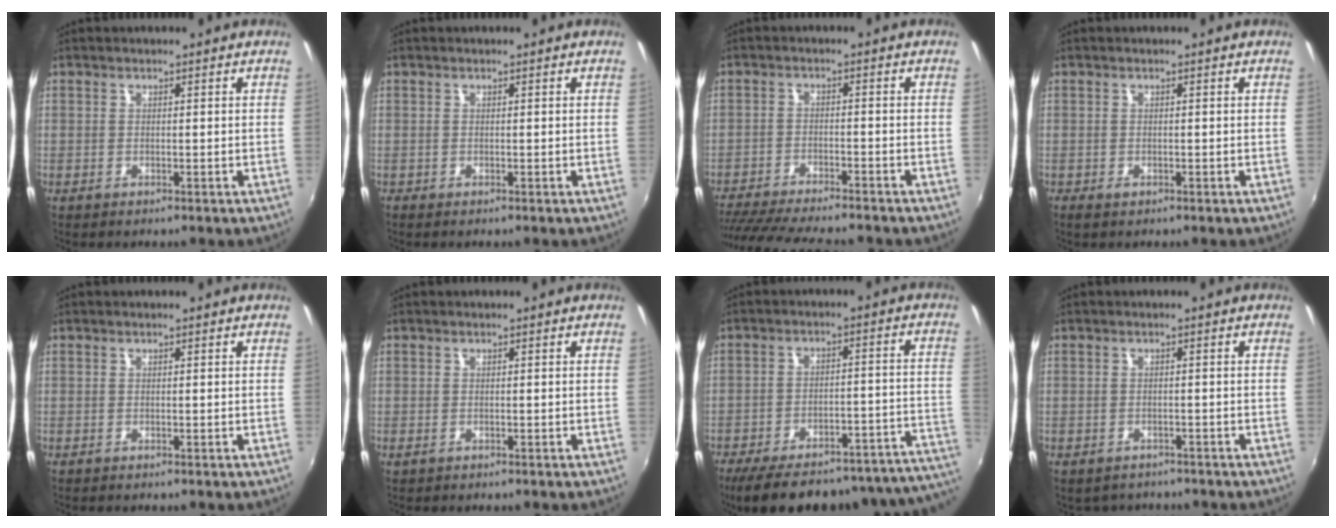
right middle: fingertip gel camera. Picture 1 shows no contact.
{"total": 0.0}
{"total": 15.8, "force": [-13.8, 2.1, 7.3], "torque": [-0.154, -0.028, -0.218]}
{"total": 0.8, "force": [-0.5, 0.5, 0.4], "torque": [-0.008, -0.003, -0.008]}
{"total": 0.0}
{"total": 1.0, "force": [-0.3, 0.7, 0.7], "torque": [-0.013, -0.003, -0.006]}
{"total": 27.3, "force": [-22.8, 6.8, 13.3], "torque": [-0.186, -0.020, -0.290]}
{"total": 3.0, "force": [-2.5, 1.5, 0.5], "torque": [-0.017, -0.009, -0.033]}